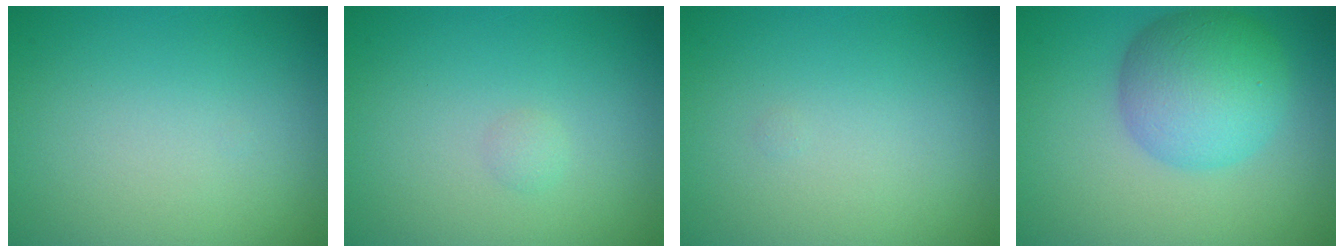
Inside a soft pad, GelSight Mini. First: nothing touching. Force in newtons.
{"total": 0.6, "press": 0.6, "slide": 0.0}
{"total": 0.0}
{"total": 6.3, "press": 6.3, "slide": 0.1}